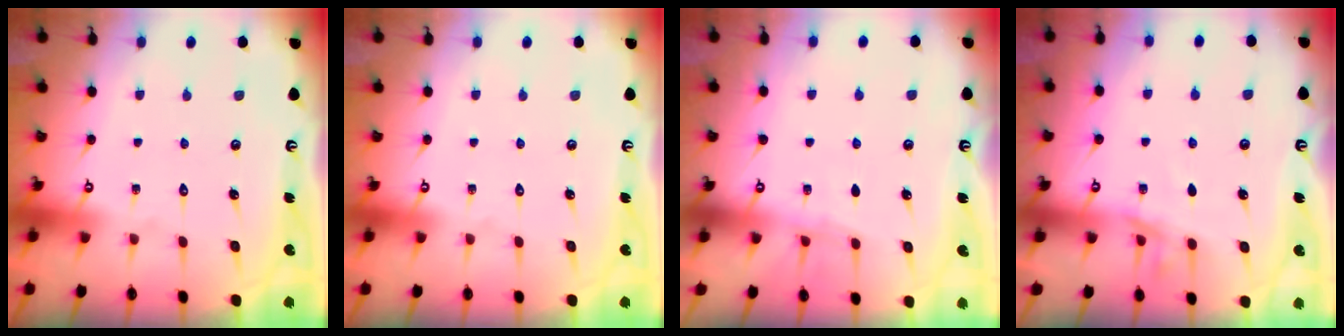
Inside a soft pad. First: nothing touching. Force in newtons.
{"total": 0.0}
{"total": 4.2, "press": 4.2, "slide": 0.6}
{"total": 7.1, "press": 6.8, "slide": 2.0}